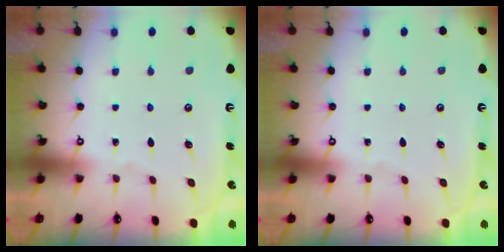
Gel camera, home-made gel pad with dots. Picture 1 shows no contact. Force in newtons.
{"total": 0.0}